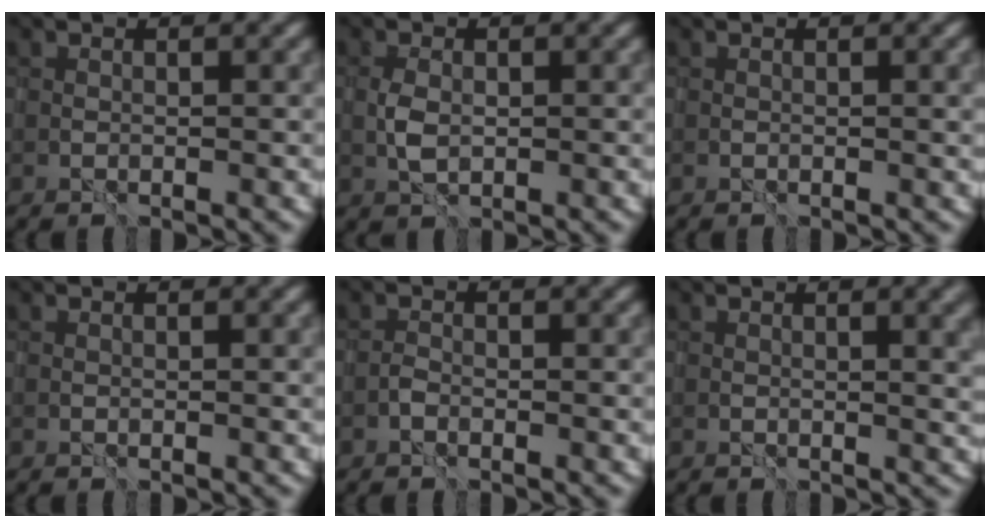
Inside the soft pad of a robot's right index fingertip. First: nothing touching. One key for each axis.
{"total": 1.6, "fx": 0.1, "fy": 1.0, "fz": 1.2, "tx": -0.028, "ty": 0.002, "tz": 0.001}
{"total": 1.2, "fx": 0.4, "fy": 0.4, "fz": 1.1, "tx": -0.015, "ty": -0.004, "tz": 0.010}
{"total": 0.0}
{"total": 0.0}
{"total": 4.2, "fx": 1.4, "fy": 1.5, "fz": 3.7, "tx": -0.030, "ty": 0.004, "tz": 0.022}